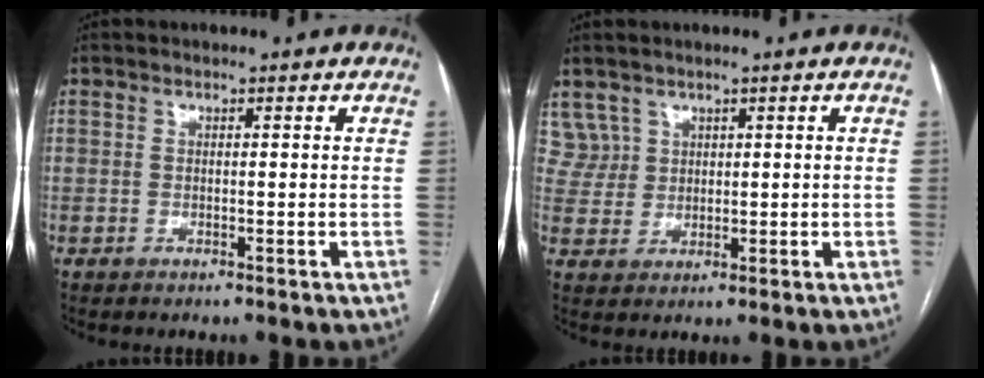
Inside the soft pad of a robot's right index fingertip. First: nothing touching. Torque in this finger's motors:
{"motor_torque": [-0.33, 0.28, 0.00, -0.02]}